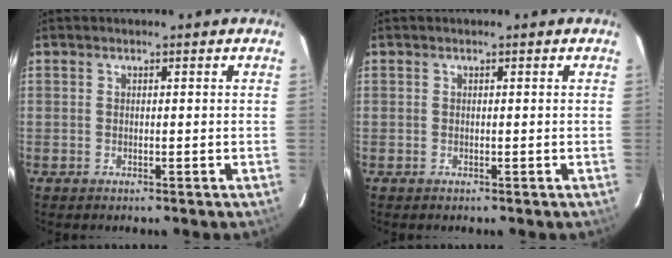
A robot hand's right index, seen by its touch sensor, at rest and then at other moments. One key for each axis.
{"total": 0.0}